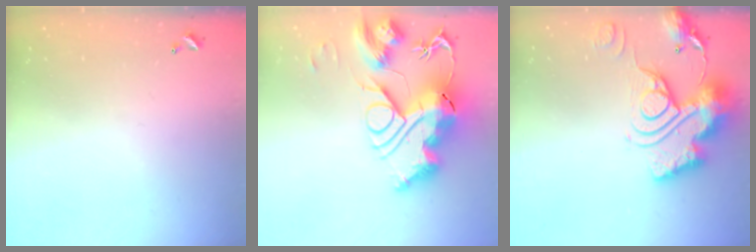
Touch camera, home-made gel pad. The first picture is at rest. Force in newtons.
{"total": 0.7, "press": 0.7, "slide": 0.0}
{"total": 21.4, "press": 21.3, "slide": 2.0}